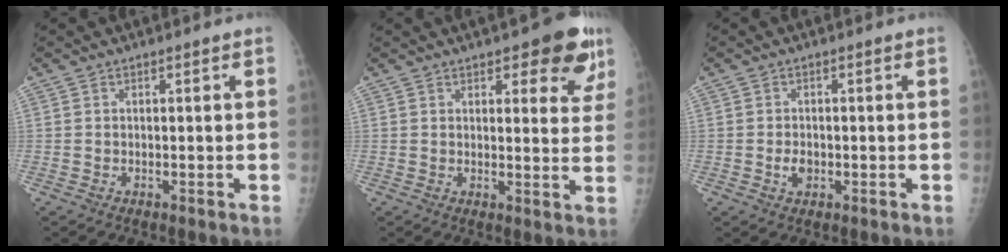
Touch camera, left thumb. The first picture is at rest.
{"total": 9.6, "force": [5.7, 3.8, 6.7], "torque": [-0.040, -0.023, 0.066]}
{"total": 2.5, "force": [-0.6, 1.7, 1.6], "torque": [-0.022, 0.003, -0.010]}